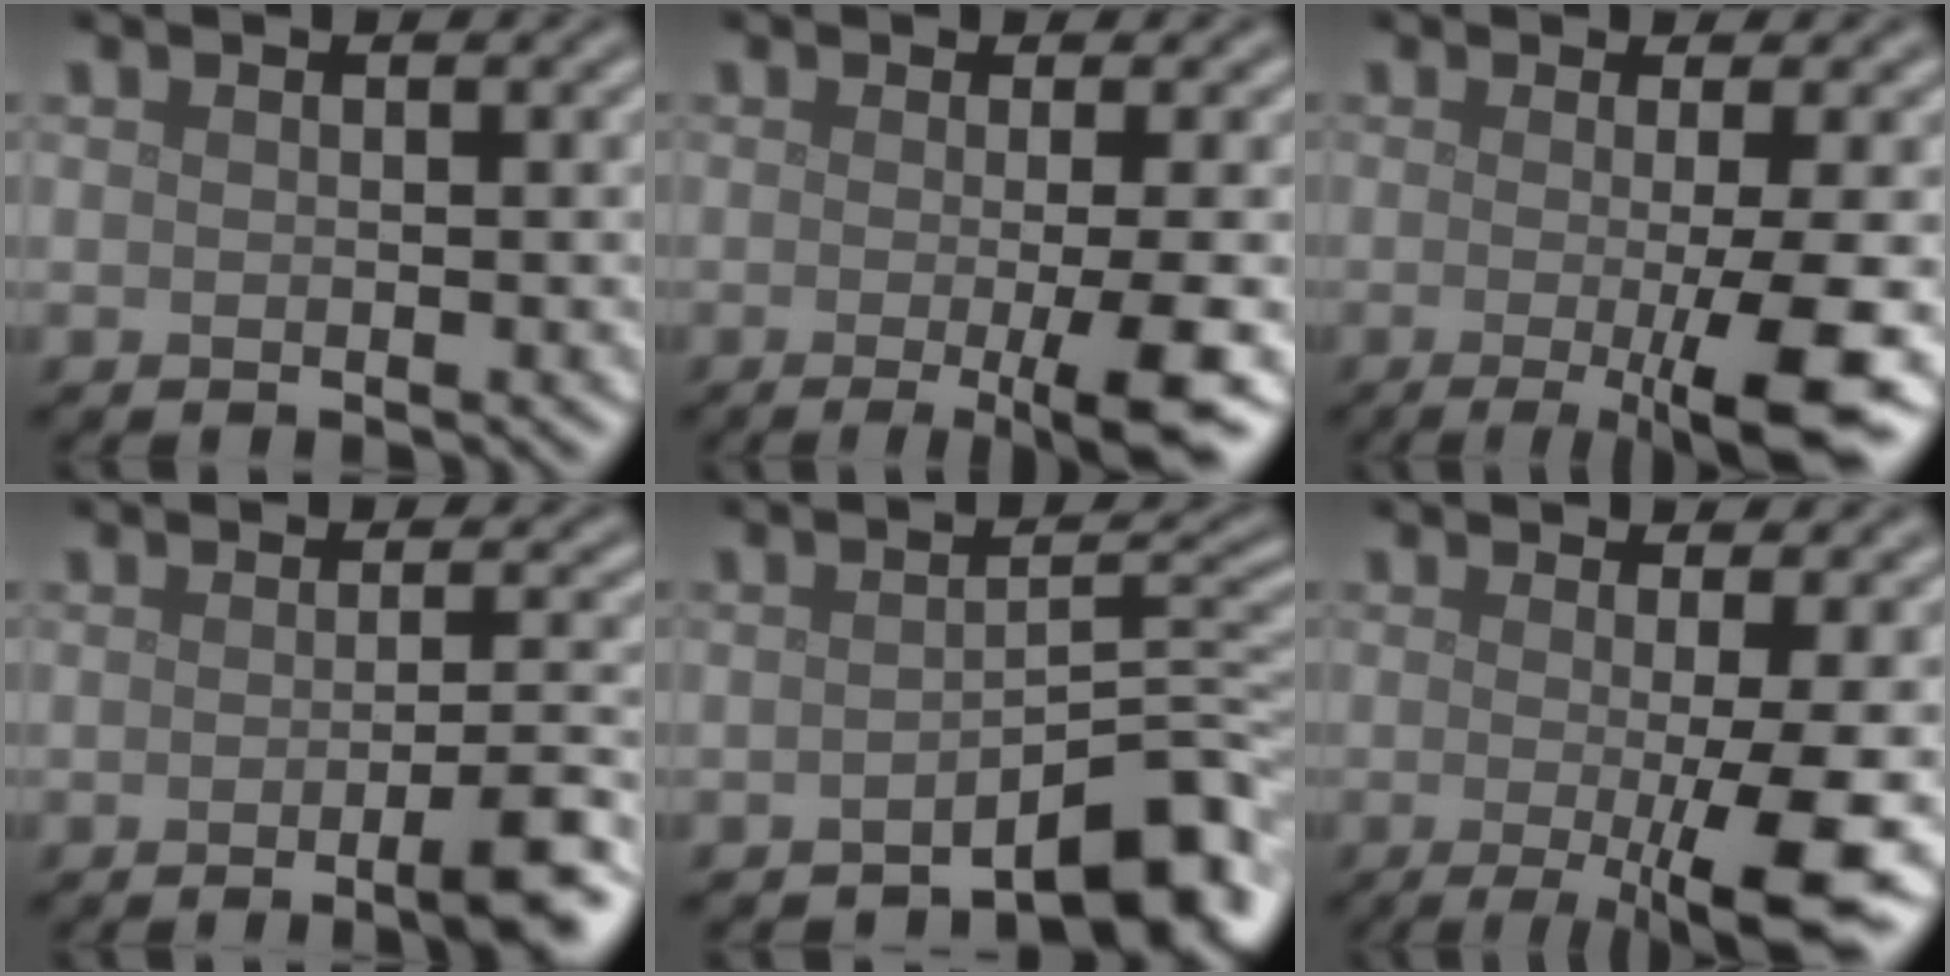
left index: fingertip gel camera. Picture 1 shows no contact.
{"total": 6.1, "force": [-1.2, 1.2, 5.9], "torque": [-0.082, -0.013, -0.021]}
{"total": 8.3, "force": [-1.6, 1.6, 8.0], "torque": [-0.109, -0.018, -0.025]}
{"total": 5.1, "force": [-1.9, 1.0, 4.7], "torque": [-0.061, -0.005, -0.036]}
{"total": 5.1, "force": [-3.5, 1.2, 3.5], "torque": [-0.040, 0.014, -0.053]}
{"total": 9.2, "force": [-1.6, 1.9, 8.8], "torque": [-0.118, -0.019, -0.023]}